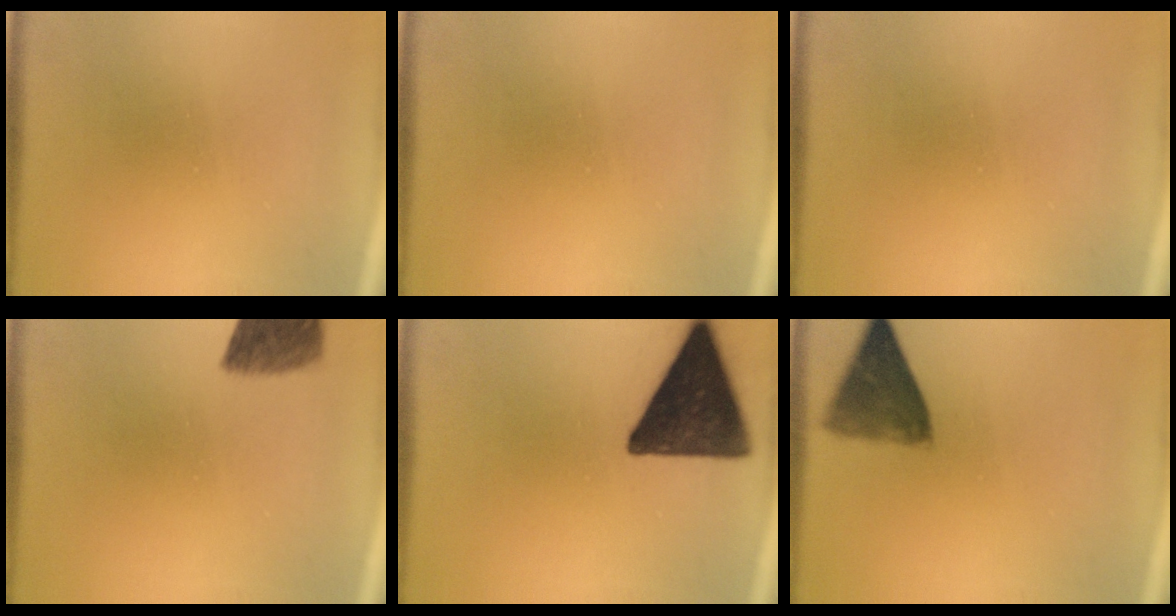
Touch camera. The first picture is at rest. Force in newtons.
{"total": 0.0}
{"total": 0.0}
{"total": 7.8}
{"total": 16.3}
{"total": 7.1}